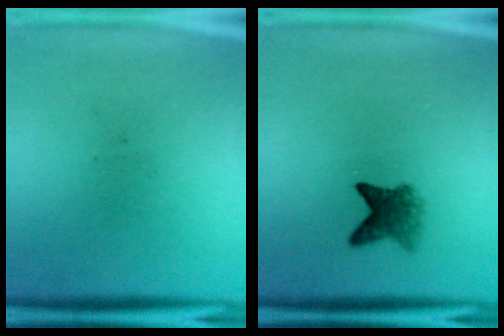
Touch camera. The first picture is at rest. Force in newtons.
{"total": 3.8}